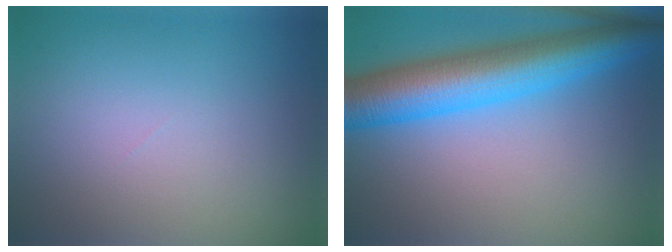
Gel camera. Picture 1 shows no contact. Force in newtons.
{"total": 9.2, "press": 9.2, "slide": 0.3}